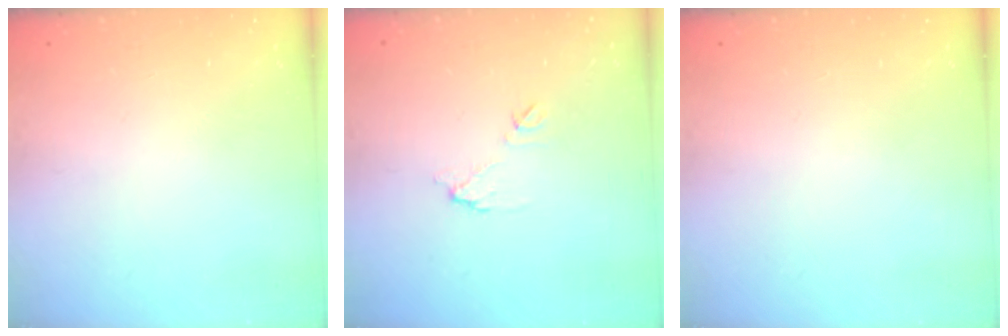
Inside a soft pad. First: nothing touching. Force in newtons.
{"total": 6.2, "press": 6.2, "slide": 0.2}
{"total": 0.0}